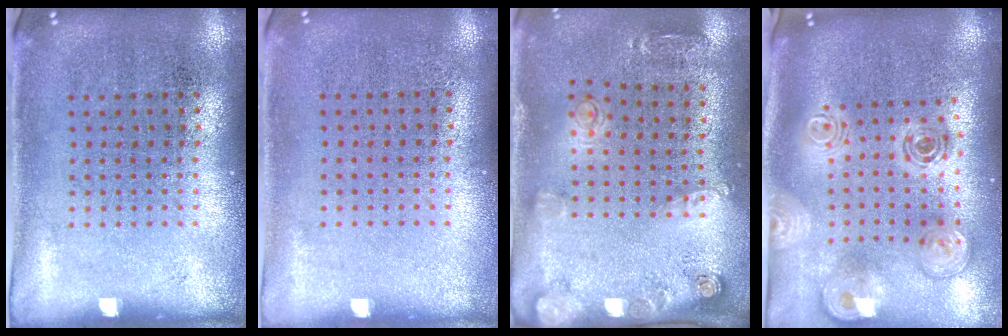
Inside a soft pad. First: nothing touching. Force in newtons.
{"total": 0.0}
{"total": 1.7, "press": 1.4, "slide": 1.0}
{"total": 2.0, "press": 1.7, "slide": 1.1}